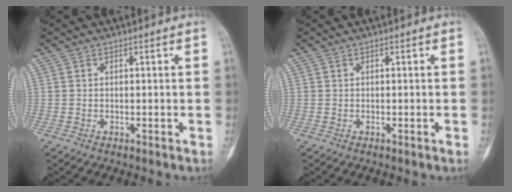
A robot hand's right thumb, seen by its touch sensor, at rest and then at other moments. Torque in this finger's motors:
{"motor_torque": [-0.21, 0.36, -0.19, 0.27, -0.01]}